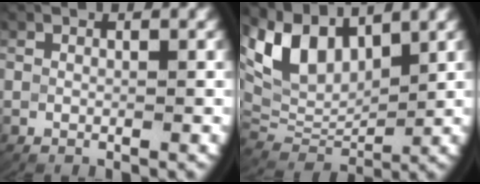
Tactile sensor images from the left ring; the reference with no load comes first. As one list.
[{"total": 10.6, "force": [3.7, 7.3, 6.8], "torque": [-0.157, -0.008, 0.069]}]